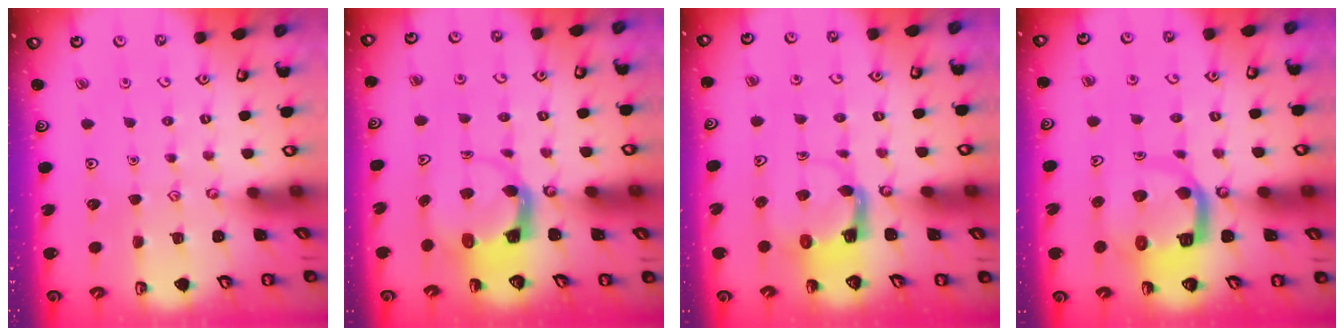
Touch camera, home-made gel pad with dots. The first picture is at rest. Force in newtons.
{"total": 3.7, "press": 3.7, "slide": 0.6}
{"total": 4.0, "press": 3.9, "slide": 0.6}
{"total": 9.0, "press": 9.0, "slide": 1.1}